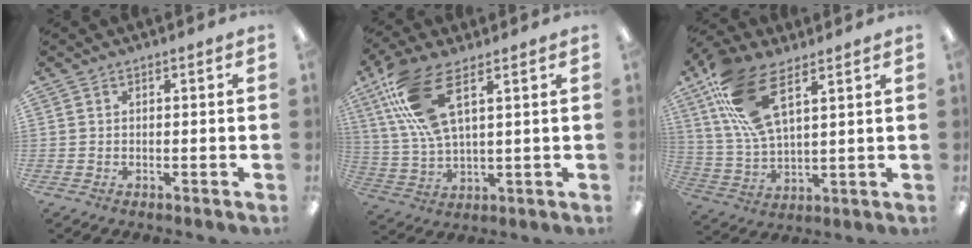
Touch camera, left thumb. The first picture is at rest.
{"total": 13.7, "force": [7.2, 4.9, 10.5], "torque": [-0.233, -0.022, 0.133]}
{"total": 16.3, "force": [9.0, 6.9, 11.7], "torque": [-0.251, -0.021, 0.165]}